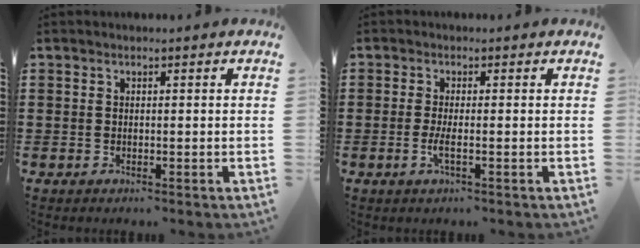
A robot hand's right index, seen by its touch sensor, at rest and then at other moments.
{"total": 2.2, "force": [-0.7, 0.1, 2.1], "torque": [-0.044, -0.006, -0.015]}